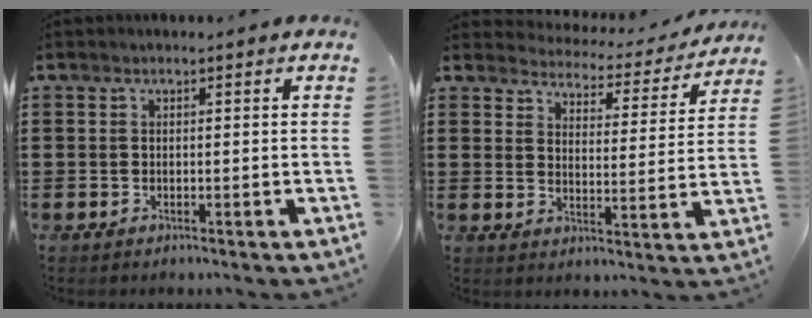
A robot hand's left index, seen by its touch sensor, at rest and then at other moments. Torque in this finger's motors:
{"motor_torque": [1.07, -1.07, 0.13, -0.01]}